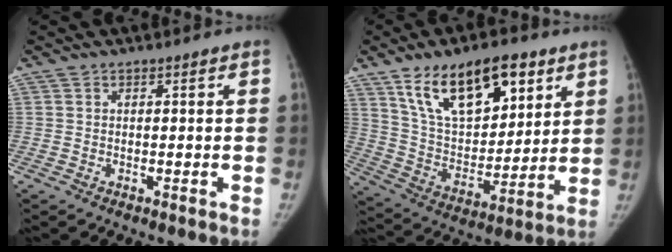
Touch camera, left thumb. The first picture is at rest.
{"total": 20.5, "force": [11.3, 10.3, 13.7], "torque": [-0.178, -0.042, 0.205]}